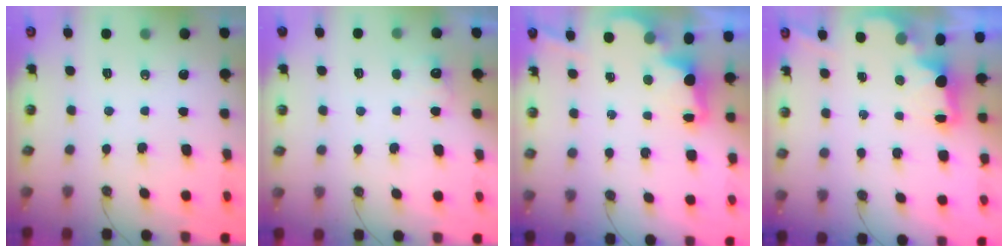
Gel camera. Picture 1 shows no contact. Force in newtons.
{"total": 4.9, "press": 4.8, "slide": 1.1}
{"total": 2.6, "press": 2.4, "slide": 0.8}
{"total": 2.1, "press": 1.9, "slide": 0.8}